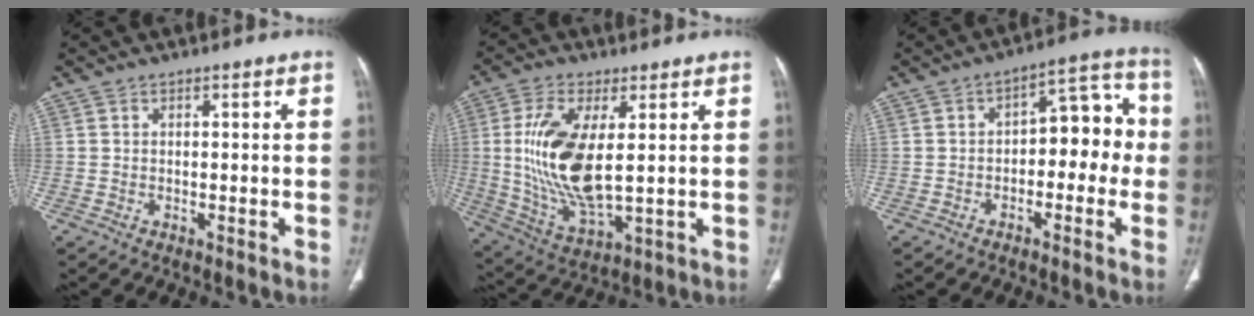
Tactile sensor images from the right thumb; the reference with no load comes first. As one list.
[{"total": 14.1, "force": [1.7, 5.7, 12.8], "torque": [-0.271, -0.022, 0.042]}, {"total": 10.7, "force": [-1.5, 6.3, 8.5], "torque": [-0.066, 0.051, -0.031]}]